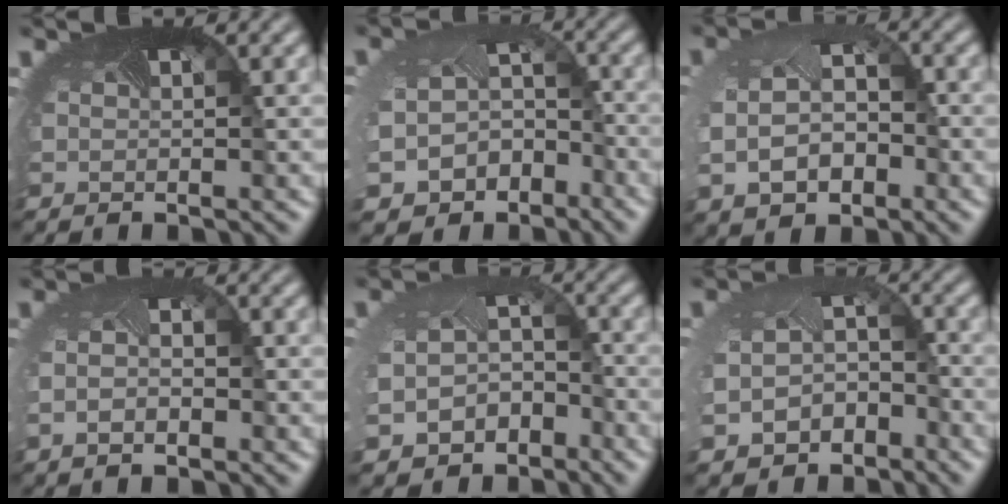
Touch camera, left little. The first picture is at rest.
{"total": 7.2, "force": [-4.1, 5.3, 2.6], "torque": [-0.060, -0.041, -0.051]}
{"total": 5.7, "force": [-0.7, 3.9, 4.1], "torque": [-0.101, -0.017, -0.001]}
{"total": 2.4, "force": [-0.5, 1.3, 1.9], "torque": [-0.043, -0.010, -0.008]}
{"total": 6.6, "force": [-3.7, 4.8, 2.7], "torque": [-0.073, -0.046, -0.047]}
{"total": 6.0, "force": [-3.3, 4.2, 2.7], "torque": [-0.079, -0.043, -0.042]}